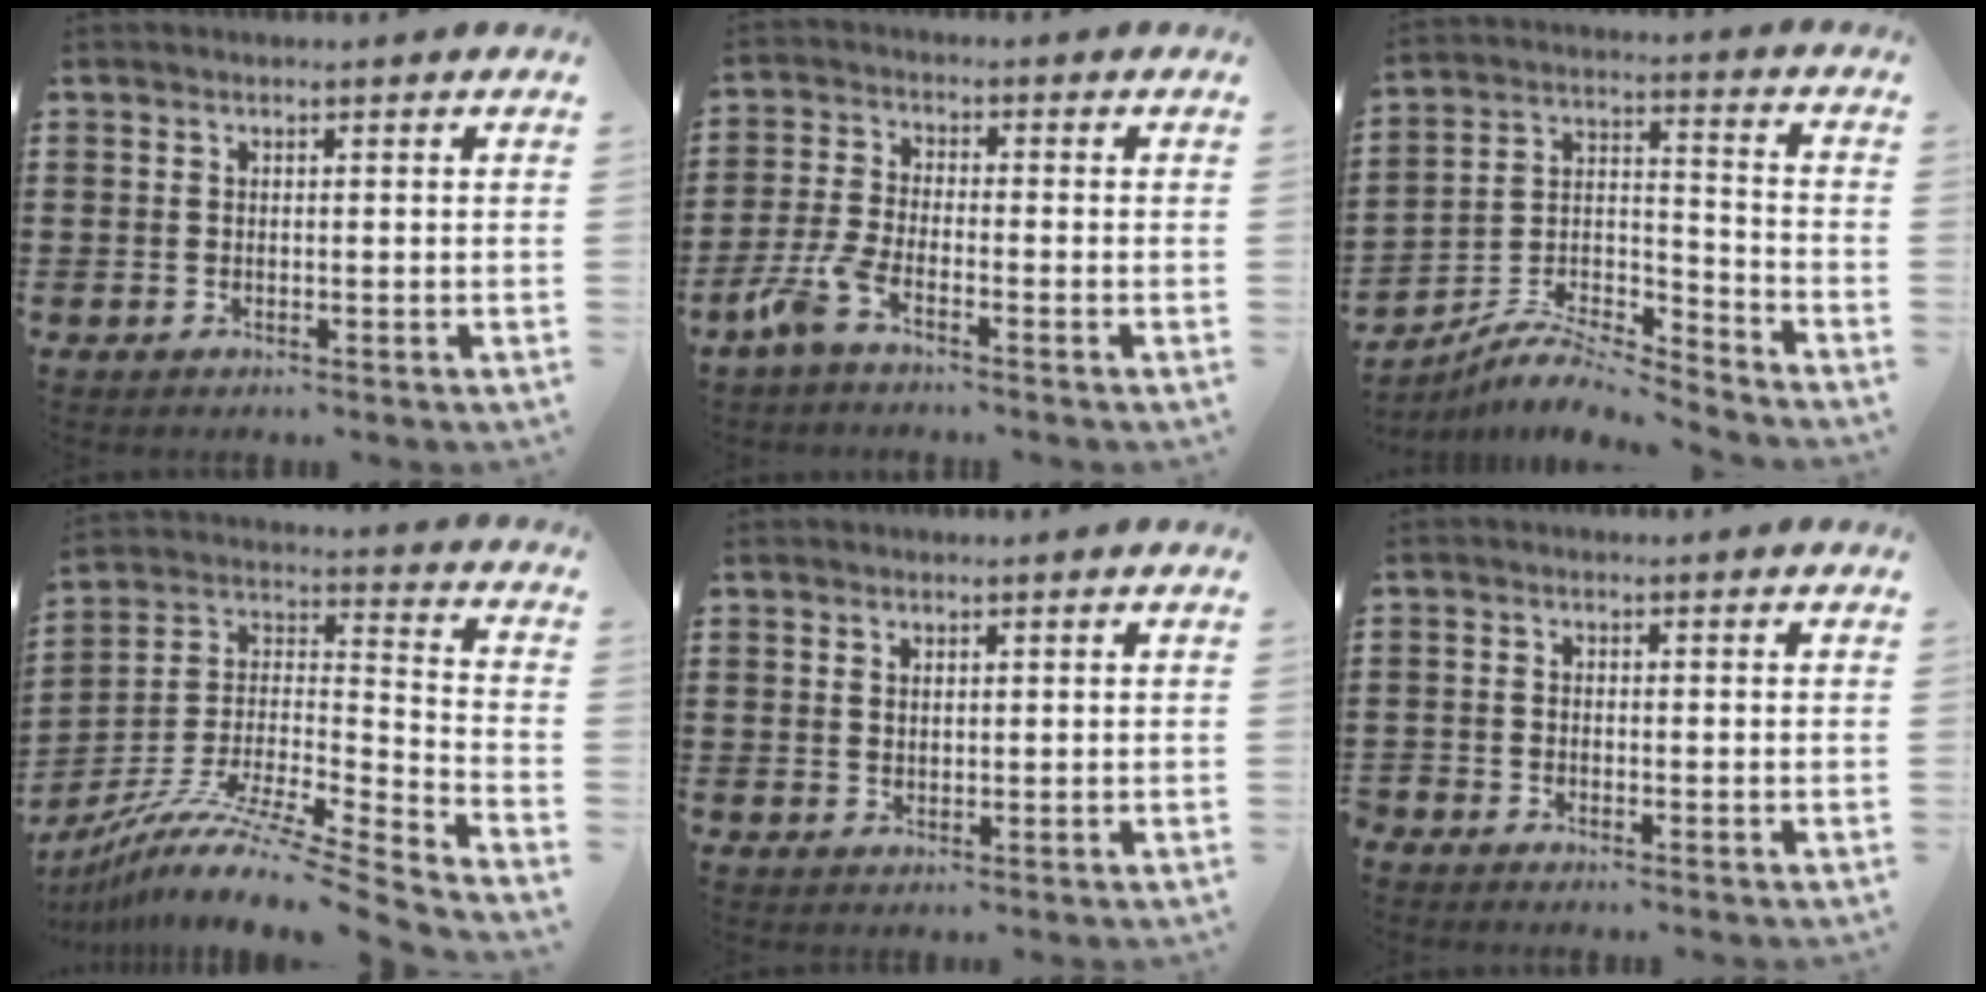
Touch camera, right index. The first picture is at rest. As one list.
[{"total": 5.1, "force": [-3.5, 0.9, 3.6], "torque": [-0.102, -0.016, -0.071]}, {"total": 7.6, "force": [-7.2, 1.4, 2.1], "torque": [-0.041, 0.008, -0.142]}, {"total": 10.4, "force": [-8.4, 0.3, 6.0], "torque": [-0.108, -0.006, -0.165]}, {"total": 1.0, "force": [0.8, 0.6, 0.3], "torque": [-0.008, 0.003, 0.016]}, {"total": 1.2, "force": [-1.1, 0.4, 0.0], "torque": [-0.001, 0.004, -0.025]}]